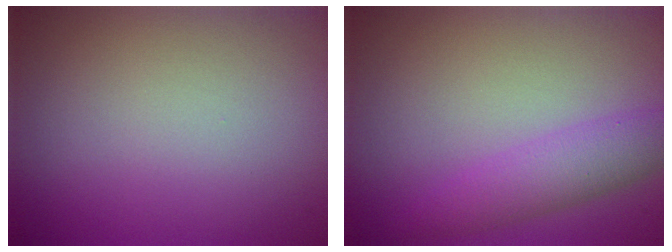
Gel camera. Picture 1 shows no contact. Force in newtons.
{"total": 3.3, "press": 3.3, "slide": 0.1}